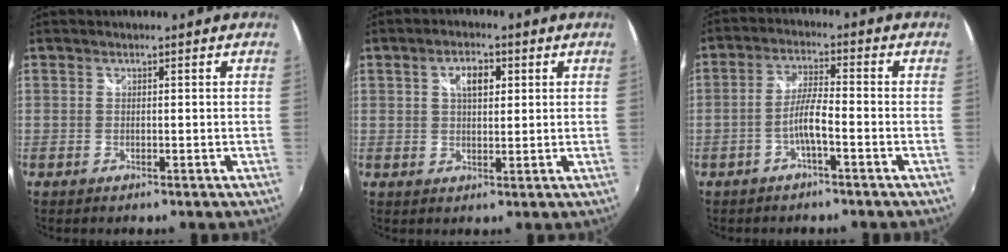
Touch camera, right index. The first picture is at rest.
{"total": 4.7, "force": [1.6, 2.5, 3.6], "torque": [-0.059, 0.011, 0.026]}
{"total": 4.6, "force": [-2.3, 0.1, 3.9], "torque": [-0.080, 0.005, -0.041]}